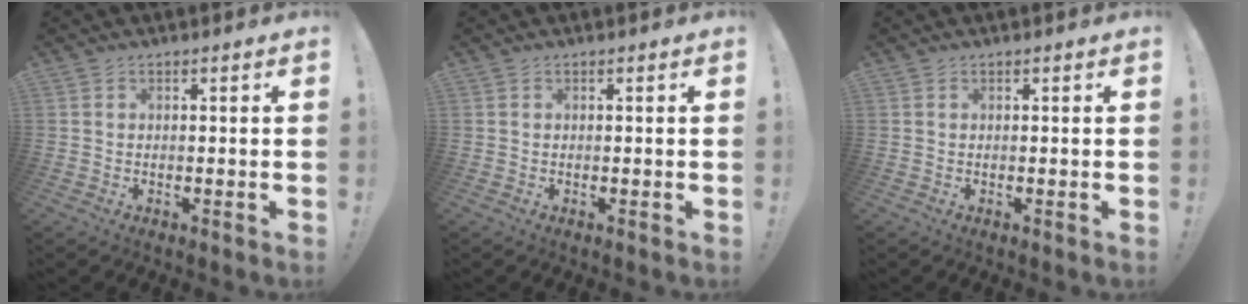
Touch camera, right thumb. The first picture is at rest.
{"total": 0.0}
{"total": 0.0}